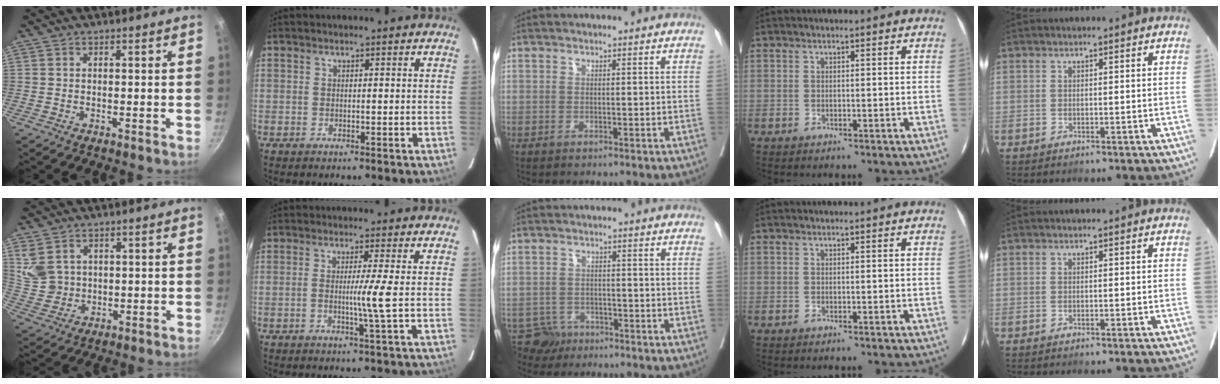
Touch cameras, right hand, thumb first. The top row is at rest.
{"thumb": {"total": 6.5, "force": [2.4, 5.2, 3.1], "torque": [-0.052, -0.006, 0.063]}, "index": {"total": 3.9, "force": [-0.4, -1.4, 3.6], "torque": [-0.064, -0.008, -0.009]}, "middle": {"total": 3.8, "force": [-3.0, 2.3, -0.3], "torque": [0.009, 0.005, -0.053]}}